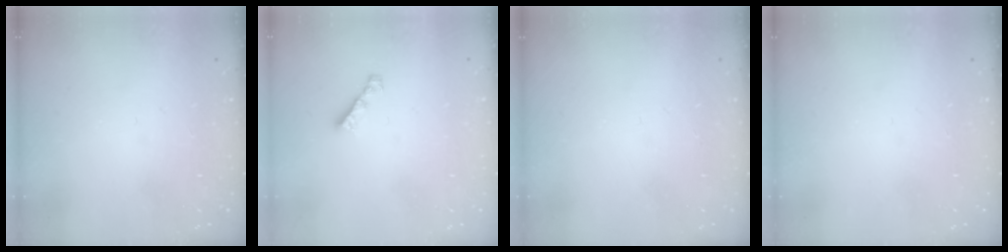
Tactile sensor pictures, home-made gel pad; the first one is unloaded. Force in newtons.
{"total": 2.4, "press": 2.4, "slide": 0.1}
{"total": 0.0}
{"total": 0.0}